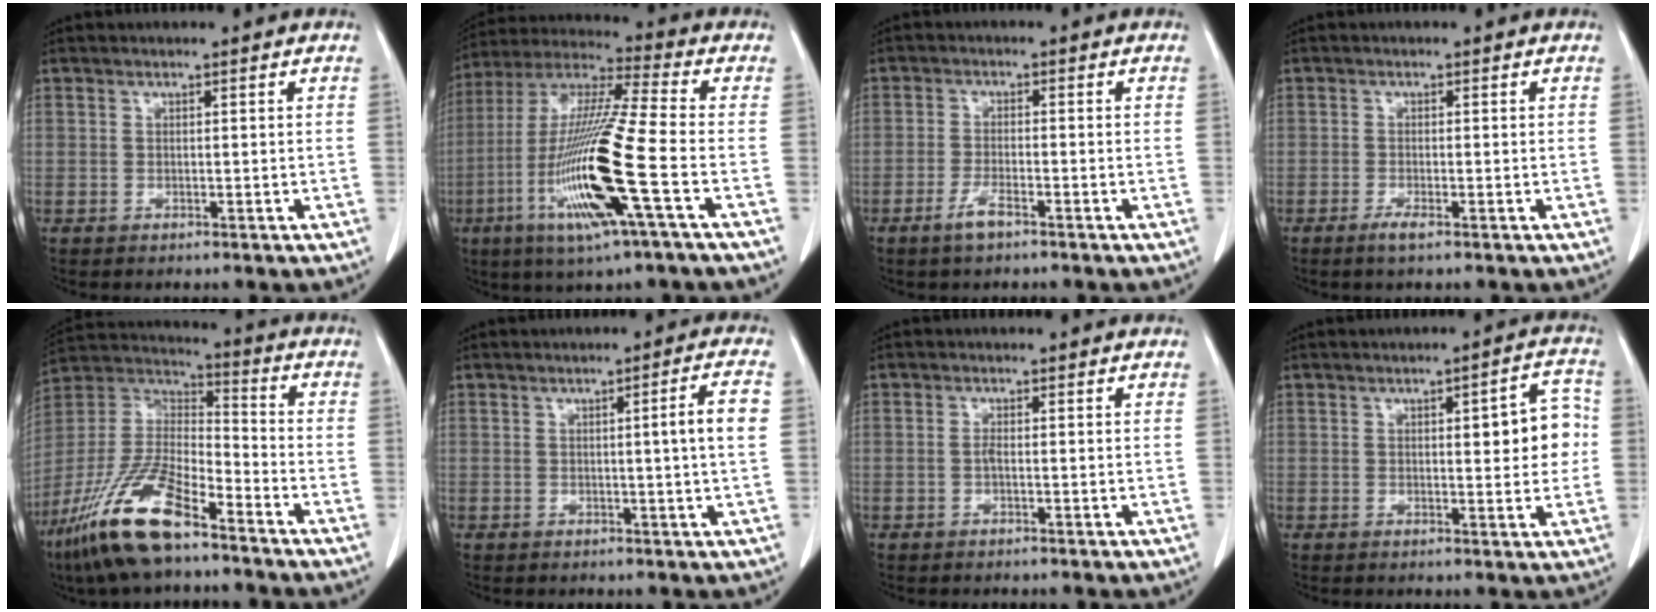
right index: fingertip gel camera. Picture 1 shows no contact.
{"total": 18.8, "force": [-5.8, 0.0, 17.8], "torque": [-0.374, -0.022, -0.118]}
{"total": 3.2, "force": [-2.2, 0.6, 2.2], "torque": [-0.049, -0.002, -0.042]}
{"total": 1.8, "force": [-1.1, 0.1, 1.3], "torque": [-0.030, -0.004, -0.023]}
{"total": 16.5, "force": [-10.9, 4.1, 11.7], "torque": [-0.253, -0.010, -0.207]}
{"total": 4.5, "force": [0.3, -0.8, 4.4], "torque": [-0.064, -0.001, 0.005]}
{"total": 0.7, "force": [-0.2, 0.0, 0.7], "torque": [-0.013, 0.001, -0.006]}
{"total": 6.7, "force": [0.6, 2.0, 6.4], "torque": [-0.076, 0.016, 0.008]}